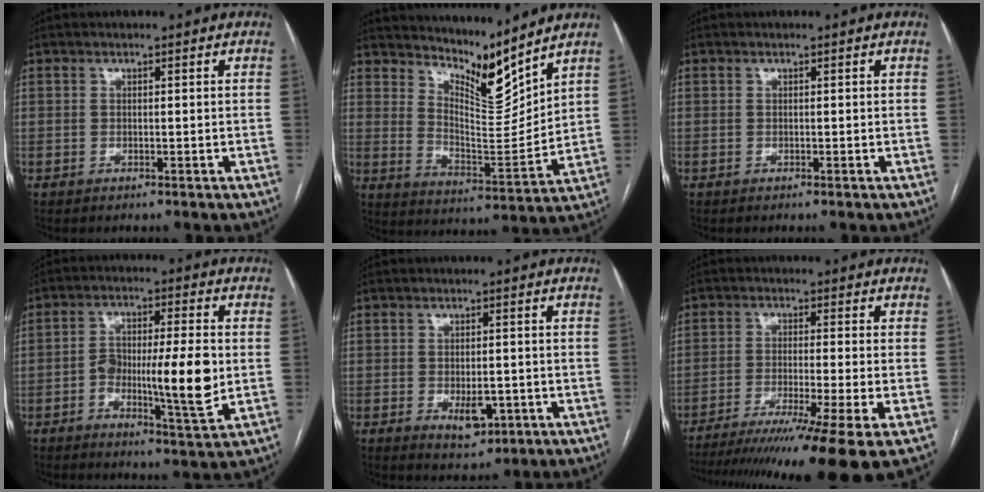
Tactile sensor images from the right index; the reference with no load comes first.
{"total": 9.7, "force": [9.0, 0.6, 3.8], "torque": [-0.070, -0.027, 0.162]}
{"total": 0.0}
{"total": 11.7, "force": [-1.6, 2.2, 11.3], "torque": [-0.191, 0.005, -0.024]}
{"total": 4.8, "force": [-1.6, 2.4, 3.8], "torque": [-0.055, -0.004, -0.013]}
{"total": 16.5, "force": [-11.9, -1.6, 11.2], "torque": [-0.142, -0.042, -0.188]}